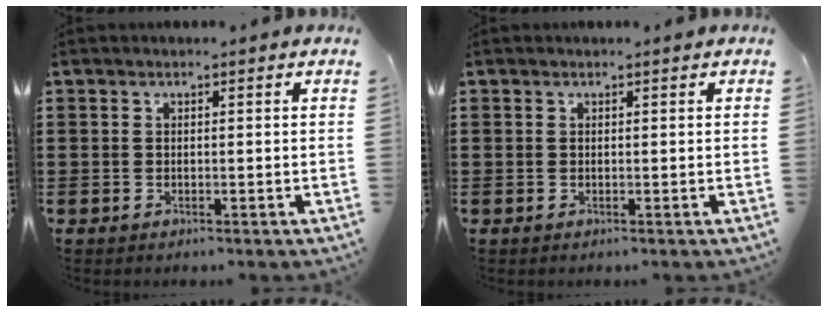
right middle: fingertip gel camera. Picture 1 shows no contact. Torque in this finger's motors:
{"motor_torque": [0.01, -0.01, 0.04, 0.00]}